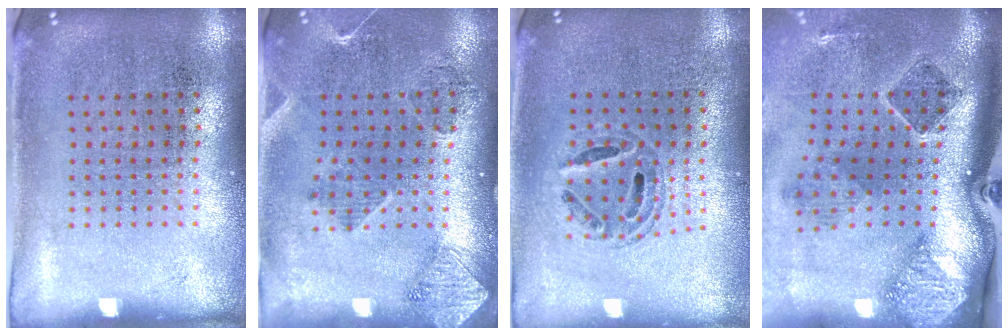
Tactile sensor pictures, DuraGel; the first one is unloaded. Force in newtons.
{"total": 1.8, "press": 1.6, "slide": 0.8}
{"total": 0.6, "press": 0.6, "slide": 0.2}
{"total": 3.0, "press": 2.0, "slide": 2.3}